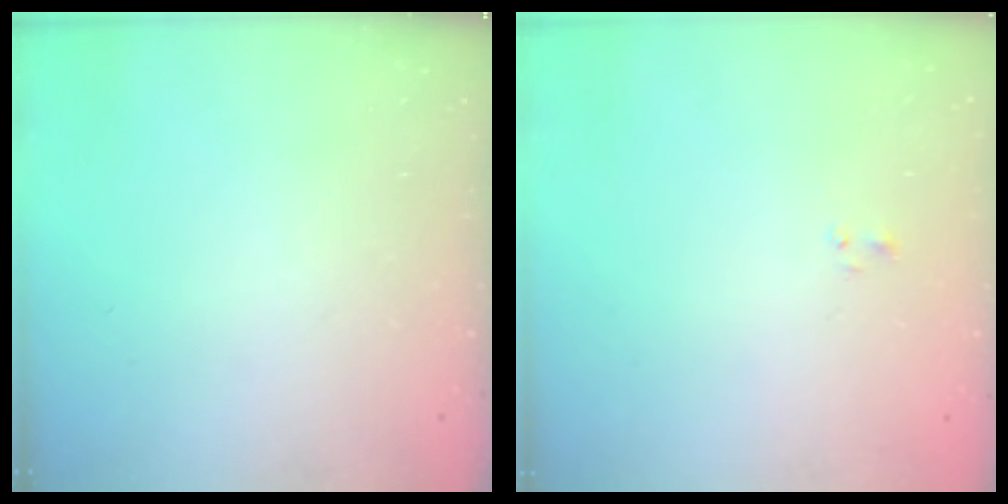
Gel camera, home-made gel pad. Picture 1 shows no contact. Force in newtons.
{"total": 0.6, "press": 0.3, "slide": 0.5}